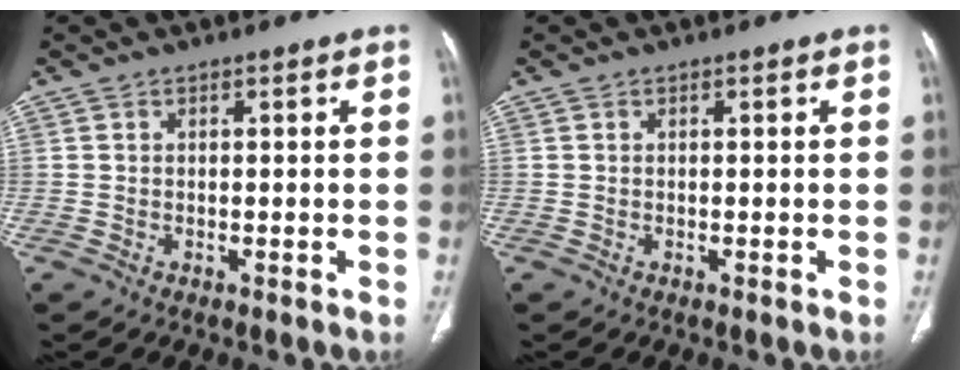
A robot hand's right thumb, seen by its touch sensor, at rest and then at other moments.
{"total": 0.0}